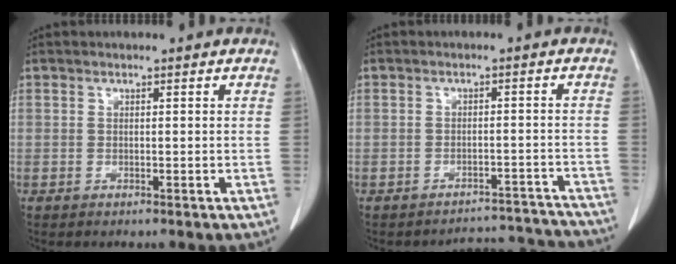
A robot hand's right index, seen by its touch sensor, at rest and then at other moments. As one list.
[{"total": 8.8, "force": [-8.5, 1.8, -1.6], "torque": [0.037, 0.041, -0.094]}]